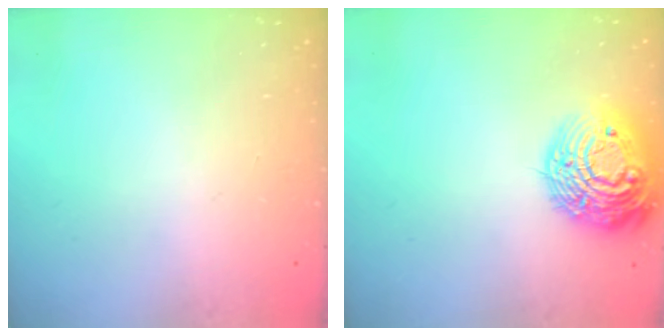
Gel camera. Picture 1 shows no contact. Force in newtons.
{"total": 18.5, "press": 18.4, "slide": 1.5}